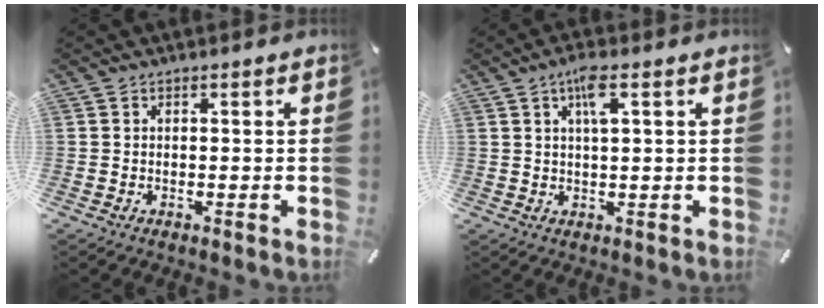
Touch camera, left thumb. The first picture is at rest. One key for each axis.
{"total": 5.0, "fx": 2.1, "fy": 1.0, "fz": 4.4, "tx": -0.093, "ty": 0.004, "tz": 0.034}